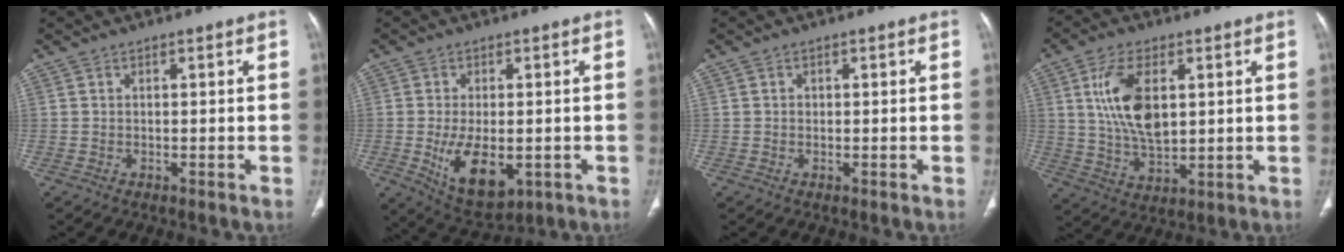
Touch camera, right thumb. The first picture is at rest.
{"total": 10.4, "force": [-2.3, 5.5, 8.6], "torque": [-0.133, -0.014, -0.023]}
{"total": 0.5, "force": [0.1, 0.5, 0.2], "torque": [0.001, 0.002, 0.002]}
{"total": 12.3, "force": [3.1, 6.5, 10.0], "torque": [-0.183, -0.013, 0.064]}